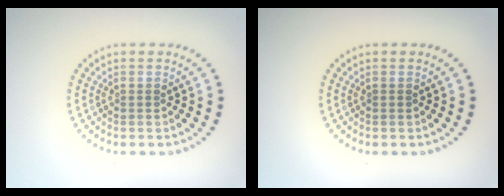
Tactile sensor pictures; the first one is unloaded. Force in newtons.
{"total": 0.0}